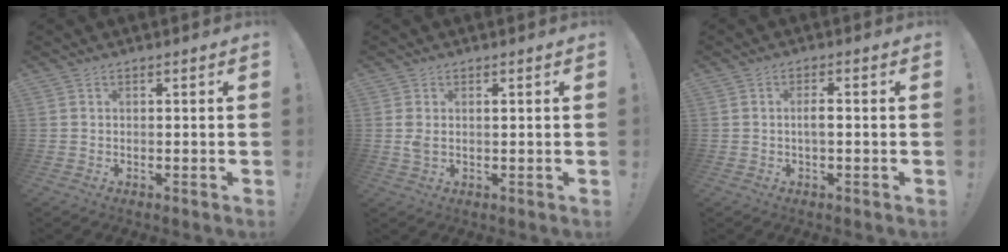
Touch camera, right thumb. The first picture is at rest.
{"total": 2.1, "force": [0.6, 1.1, 1.7], "torque": [-0.033, 0.004, 0.009]}
{"total": 2.8, "force": [-0.6, 0.6, 2.7], "torque": [-0.054, 0.008, -0.012]}